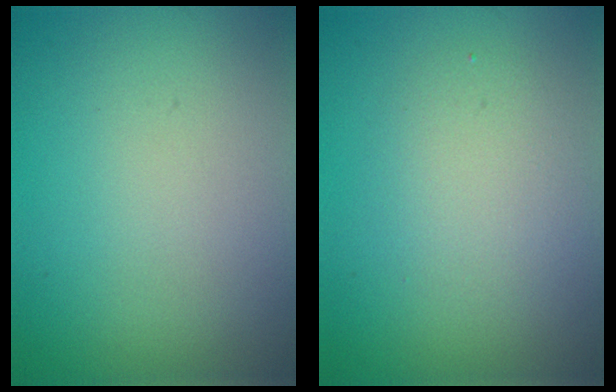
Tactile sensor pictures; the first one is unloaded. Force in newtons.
{"total": 2.9, "press": 2.9, "slide": 0.3}